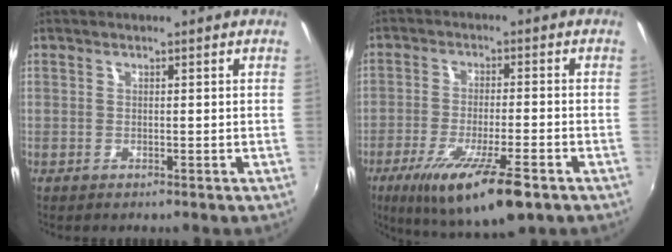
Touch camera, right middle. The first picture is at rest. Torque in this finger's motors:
{"motor_torque": [1.65, -0.49, 0.79, 0.21]}